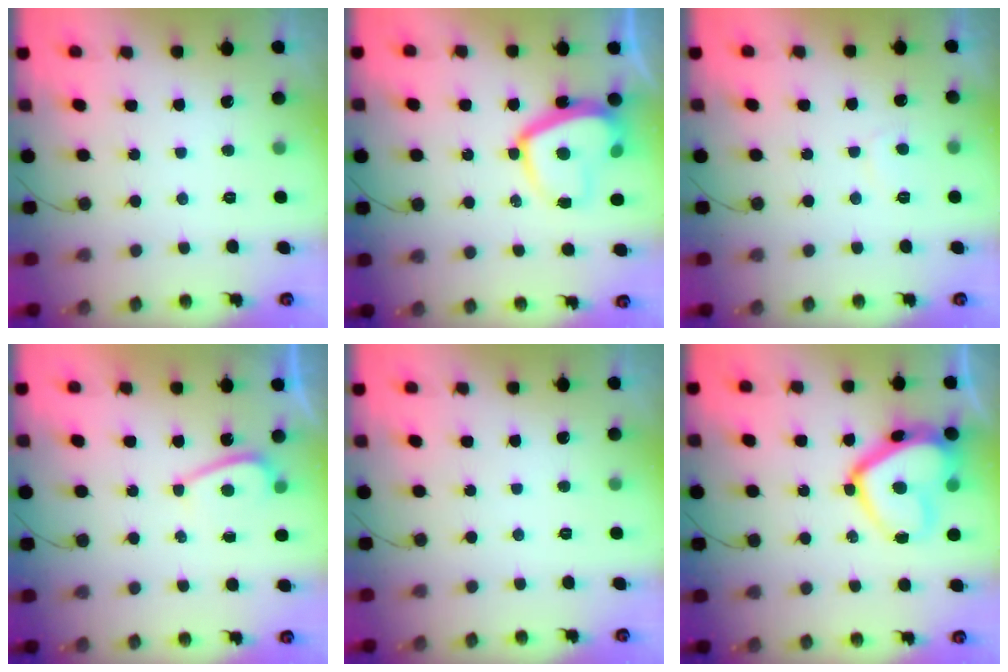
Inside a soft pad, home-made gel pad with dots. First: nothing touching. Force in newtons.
{"total": 12.4, "press": 12.4, "slide": 0.9}
{"total": 2.0, "press": 1.9, "slide": 0.6}
{"total": 3.8, "press": 3.8, "slide": 0.1}
{"total": 0.0}
{"total": 16.4, "press": 16.3, "slide": 1.6}